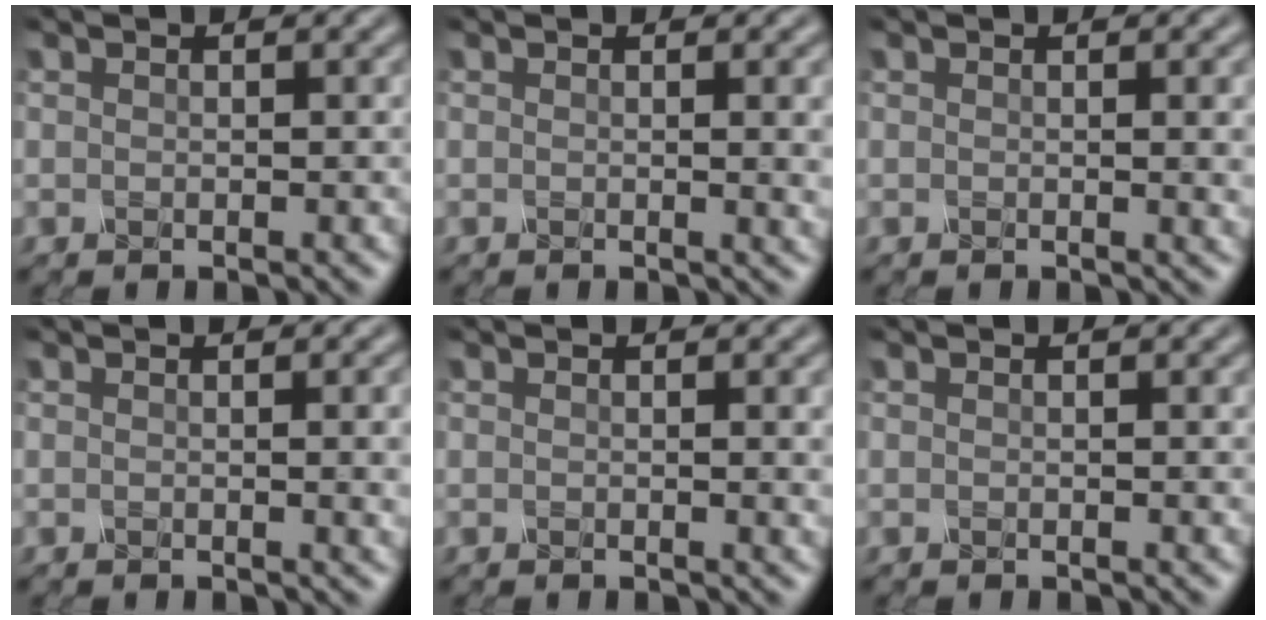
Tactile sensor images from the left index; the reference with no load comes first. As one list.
[{"total": 3.4, "force": [0.3, 1.2, 3.2], "torque": [-0.026, 0.003, 0.003]}, {"total": 3.1, "force": [0.3, 1.1, 2.9], "torque": [-0.022, 0.003, 0.001]}, {"total": 3.3, "force": [0.2, 1.2, 3.1], "torque": [-0.024, 0.006, 0.000]}, {"total": 2.2, "force": [0.3, 0.8, 2.0], "torque": [-0.015, 0.002, 0.000]}, {"total": 0.6, "force": [0.0, 0.3, 0.5], "torque": [0.000, 0.001, -0.002]}]